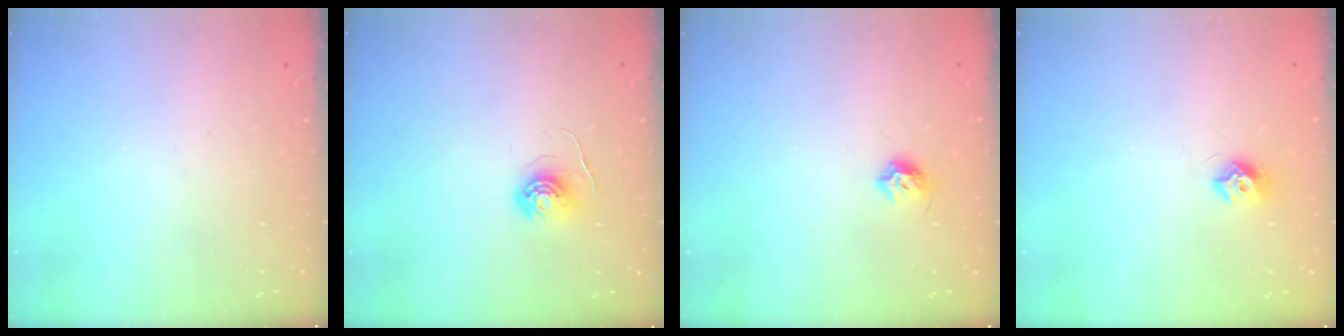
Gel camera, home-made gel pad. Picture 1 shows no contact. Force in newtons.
{"total": 5.8, "press": 5.8, "slide": 0.3}
{"total": 5.6, "press": 5.5, "slide": 1.3}
{"total": 7.3, "press": 7.3, "slide": 0.6}